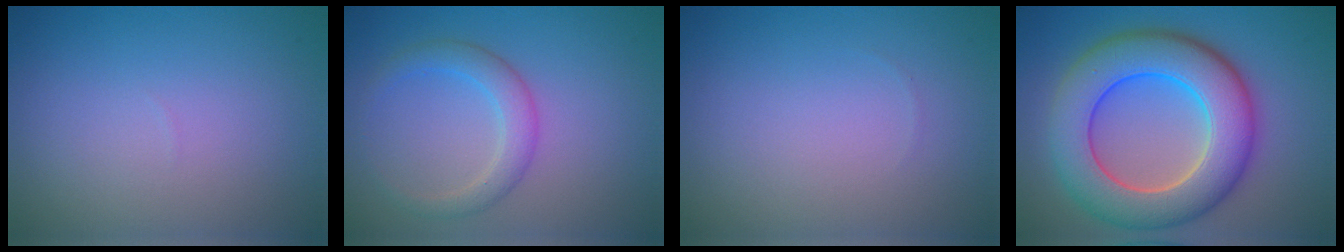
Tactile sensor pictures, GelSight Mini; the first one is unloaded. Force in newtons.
{"total": 2.8, "press": 2.8, "slide": 0.1}
{"total": 0.0}
{"total": 10.6, "press": 10.5, "slide": 0.6}